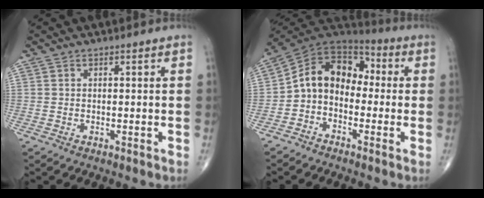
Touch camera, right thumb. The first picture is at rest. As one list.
[{"total": 11.8, "force": [-1.4, 8.9, 7.6], "torque": [-0.102, 0.058, -0.043]}]